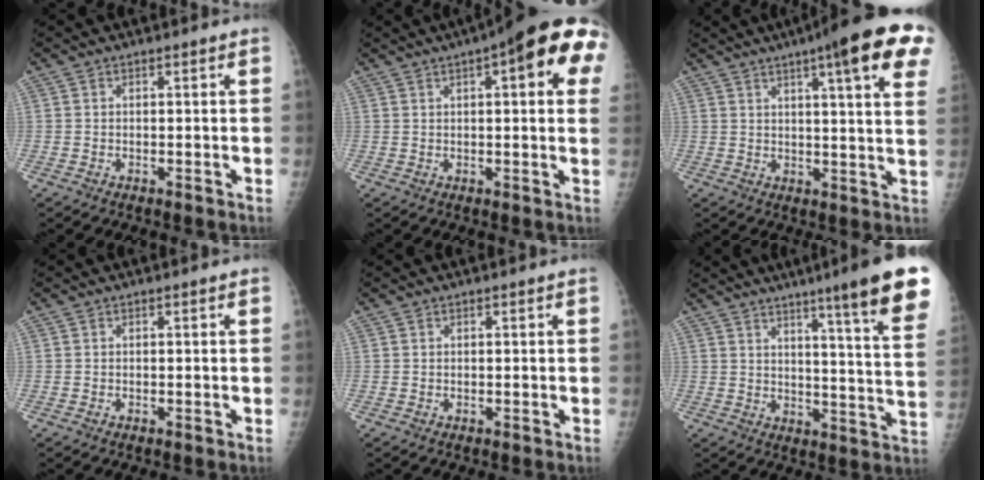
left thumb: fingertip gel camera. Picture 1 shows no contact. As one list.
[{"total": 16.9, "force": [6.2, 4.8, 15.0], "torque": [-0.186, 0.007, 0.070]}, {"total": 18.5, "force": [9.8, 2.6, 15.4], "torque": [-0.198, -0.016, 0.116]}, {"total": 0.0}, {"total": 0.0}, {"total": 18.7, "force": [12.1, 0.5, 14.2], "torque": [-0.170, -0.067, 0.150]}]